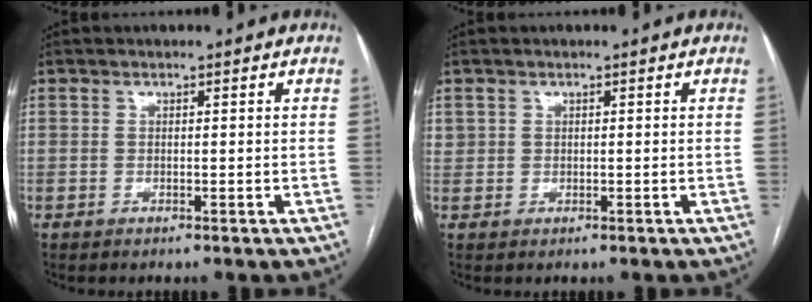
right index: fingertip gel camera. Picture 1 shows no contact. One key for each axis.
{"total": 1.2, "fx": 0.5, "fy": 1.1, "fz": 0.1, "tx": 0.008, "ty": 0.009, "tz": 0.008}